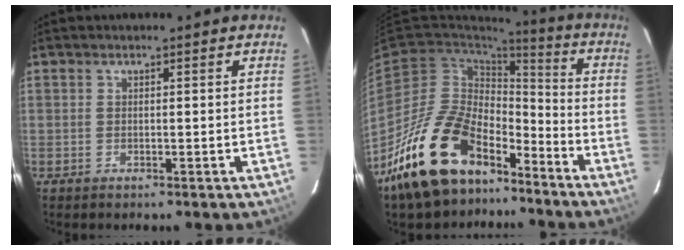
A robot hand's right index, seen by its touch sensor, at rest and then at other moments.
{"total": 22.8, "force": [-15.7, 11.2, 12.1], "torque": [-0.237, 0.009, -0.257]}